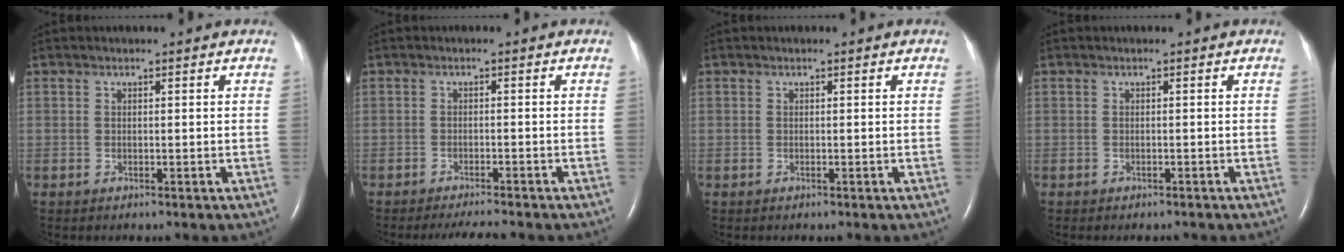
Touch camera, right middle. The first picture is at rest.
{"total": 4.4, "force": [-4.0, 0.1, 1.8], "torque": [-0.028, -0.014, -0.060]}
{"total": 0.0}
{"total": 1.5, "force": [-1.3, 0.4, 0.5], "torque": [-0.012, -0.005, -0.015]}